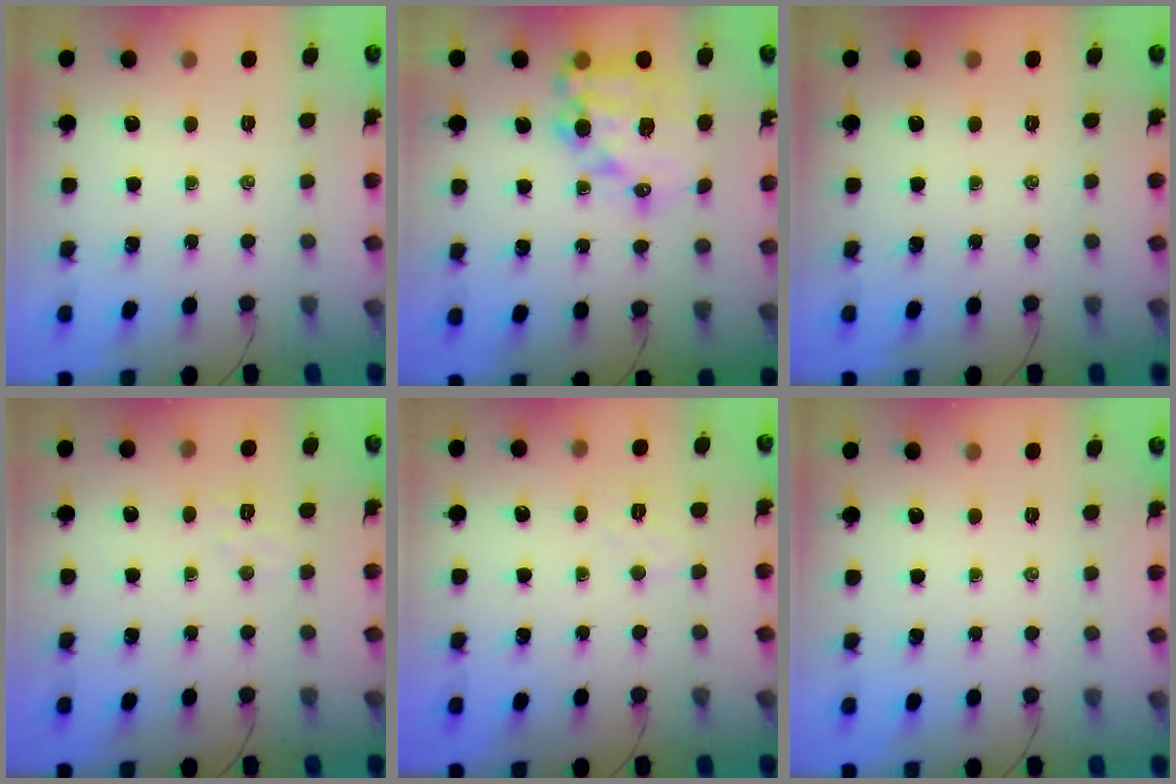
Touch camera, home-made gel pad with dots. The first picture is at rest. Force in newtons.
{"total": 14.8, "press": 14.5, "slide": 3.0}
{"total": 0.0}
{"total": 5.0, "press": 4.9, "slide": 1.0}
{"total": 4.1, "press": 4.0, "slide": 1.0}
{"total": 0.0}